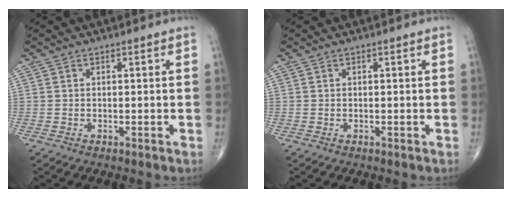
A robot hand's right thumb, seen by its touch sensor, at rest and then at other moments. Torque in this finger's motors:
{"motor_torque": [0.01, 0.01, 0.08, 0.06, 0.02]}